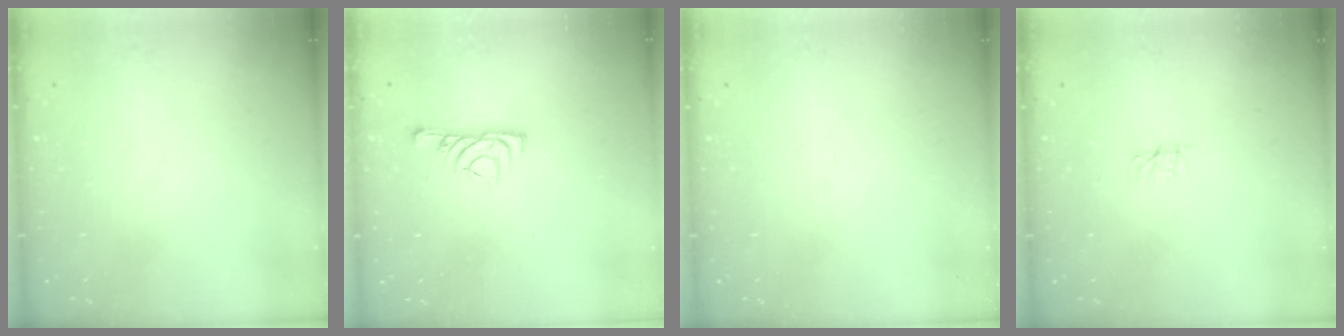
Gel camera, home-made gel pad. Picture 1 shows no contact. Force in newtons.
{"total": 5.0, "press": 4.9, "slide": 1.1}
{"total": 0.0}
{"total": 0.0}